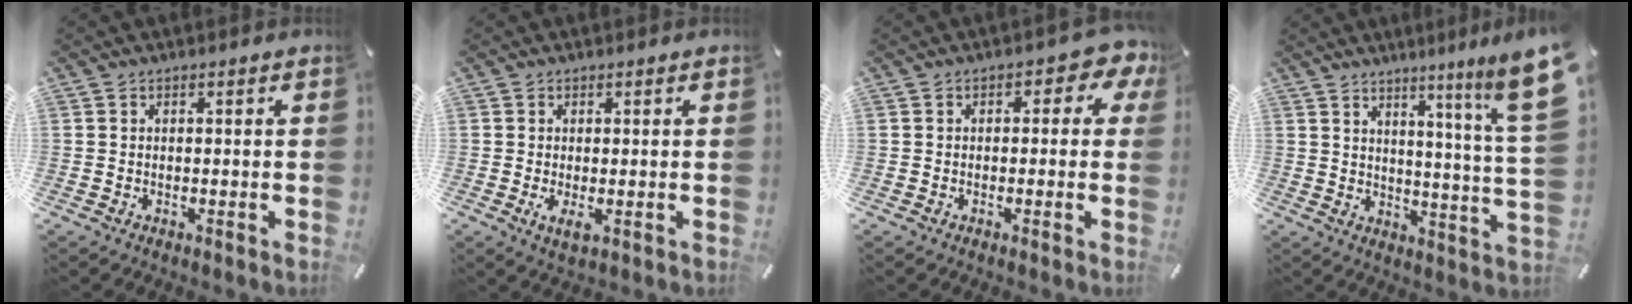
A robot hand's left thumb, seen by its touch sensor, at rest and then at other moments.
{"total": 2.9, "force": [-0.2, 0.7, 2.8], "torque": [-0.053, -0.013, -0.007]}
{"total": 4.7, "force": [0.7, 2.7, 3.8], "torque": [-0.052, 0.005, 0.006]}
{"total": 12.8, "force": [7.4, 0.1, 10.4], "torque": [-0.157, -0.062, 0.112]}